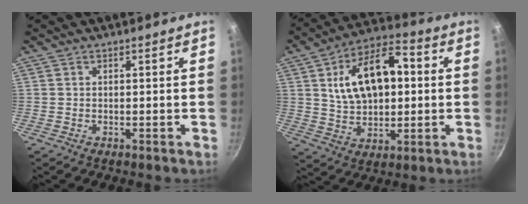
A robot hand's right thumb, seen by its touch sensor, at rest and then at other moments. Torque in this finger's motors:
{"motor_torque": [0.94, 3.59, 1.23, -0.34, 0.14]}